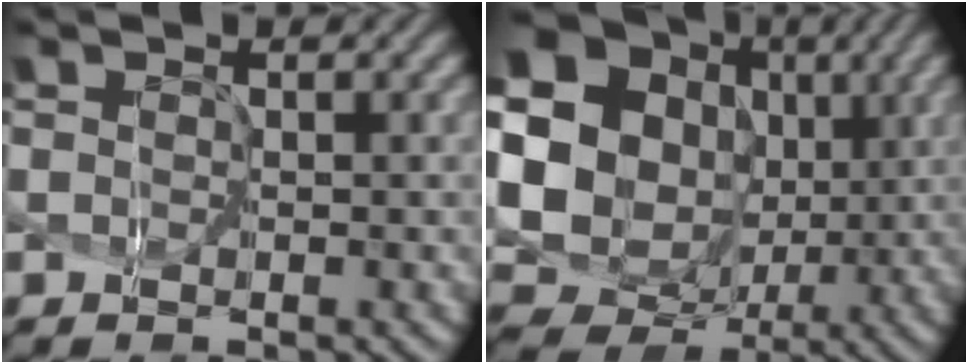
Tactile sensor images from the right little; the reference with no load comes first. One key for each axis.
{"total": 20.1, "fx": 3.3, "fy": 18.1, "fz": 8.1, "tx": -0.221, "ty": 0.018, "tz": 0.040}